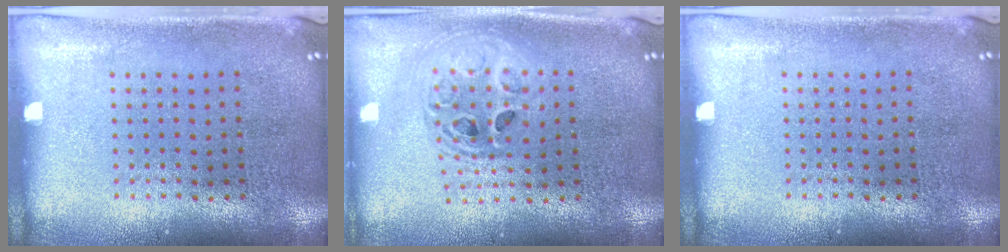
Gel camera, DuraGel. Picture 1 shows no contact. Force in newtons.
{"total": 2.0, "press": 1.6, "slide": 1.2}
{"total": 0.0}